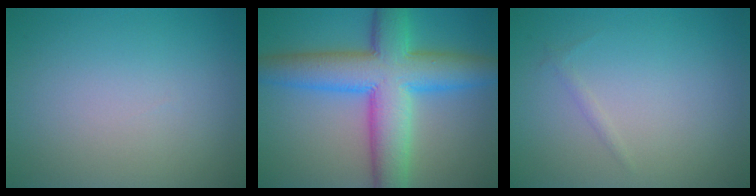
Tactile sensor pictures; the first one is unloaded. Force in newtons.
{"total": 10.4, "press": 10.4, "slide": 0.3}
{"total": 0.5, "press": 0.5, "slide": 0.0}